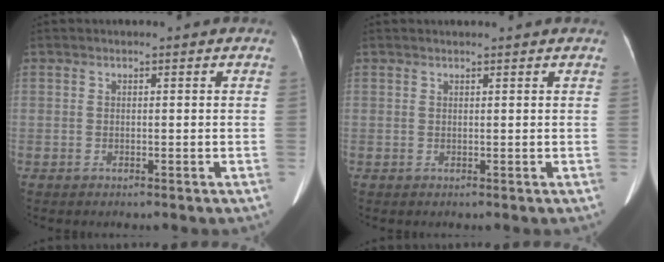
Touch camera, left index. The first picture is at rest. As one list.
[{"total": 2.6, "force": [2.5, 0.1, 0.8], "torque": [-0.011, 0.020, 0.030]}]